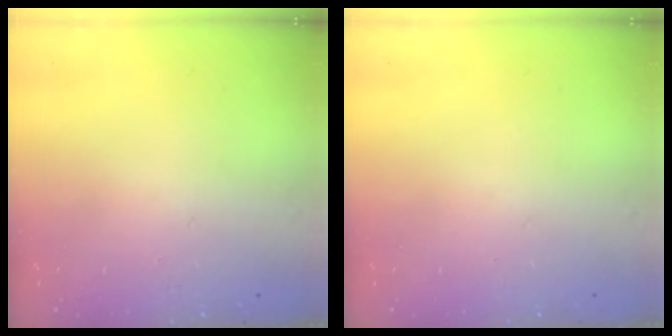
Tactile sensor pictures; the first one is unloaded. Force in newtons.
{"total": 0.0}